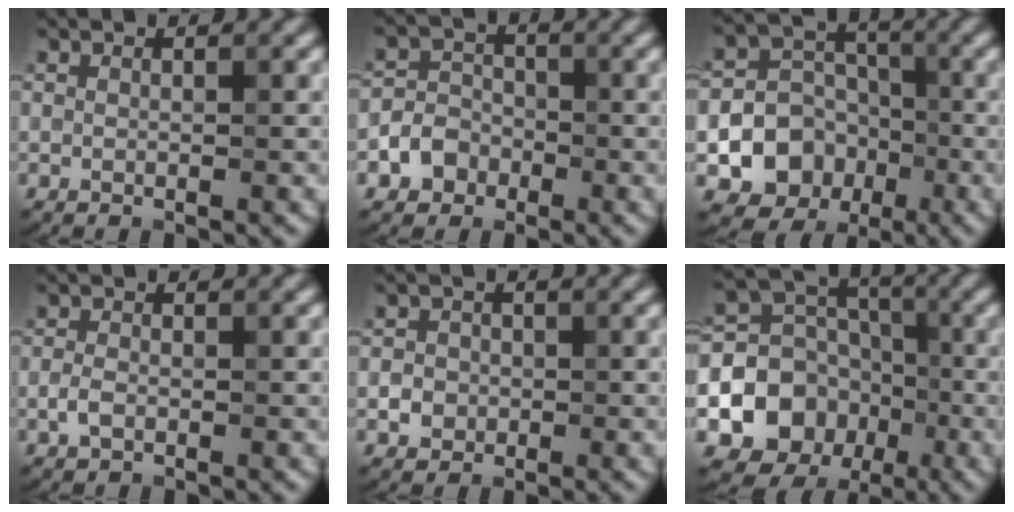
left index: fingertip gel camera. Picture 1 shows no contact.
{"total": 3.3, "force": [-1.6, 2.7, 0.9], "torque": [0.003, 0.002, -0.035]}
{"total": 9.7, "force": [-3.4, 8.6, 3.0], "torque": [-0.021, -0.018, -0.084]}
{"total": 1.4, "force": [-0.5, 0.9, 0.9], "torque": [-0.020, 0.001, -0.013]}
{"total": 1.6, "force": [-0.4, 1.5, 0.4], "torque": [0.008, -0.003, -0.009]}
{"total": 8.4, "force": [-2.6, 7.2, 3.5], "torque": [-0.050, -0.002, -0.054]}